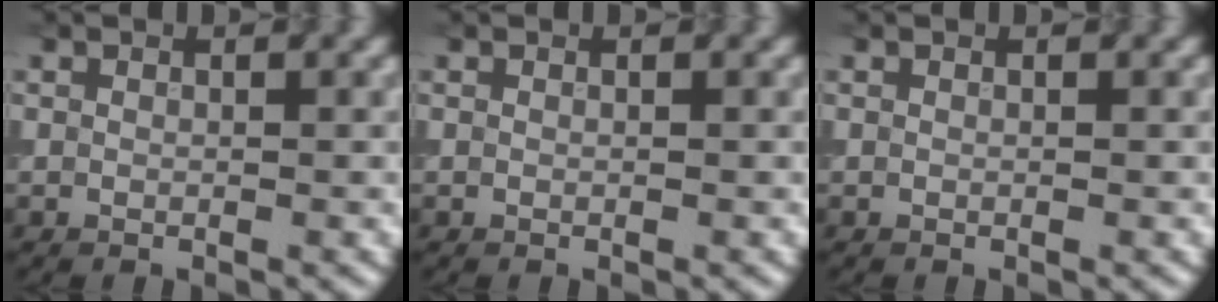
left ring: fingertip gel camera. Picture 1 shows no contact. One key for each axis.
{"total": 0.0}
{"total": 0.0}